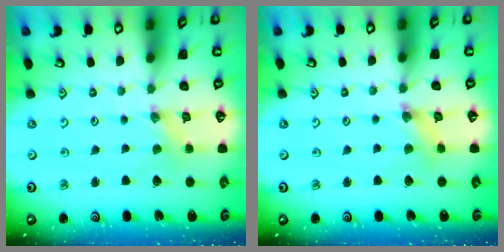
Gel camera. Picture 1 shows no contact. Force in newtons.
{"total": 2.7, "press": 2.7, "slide": 0.3}